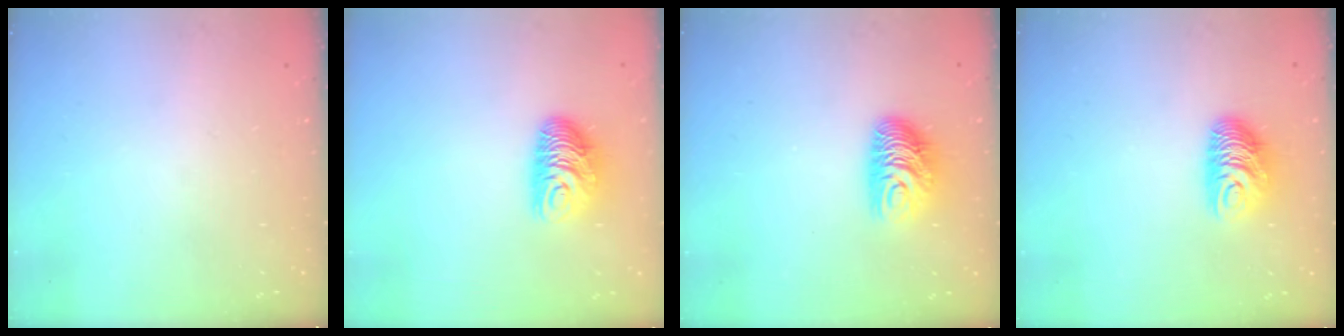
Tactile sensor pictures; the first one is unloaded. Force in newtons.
{"total": 9.8, "press": 9.8, "slide": 0.5}
{"total": 8.8, "press": 8.8, "slide": 0.8}
{"total": 9.5, "press": 9.4, "slide": 0.8}